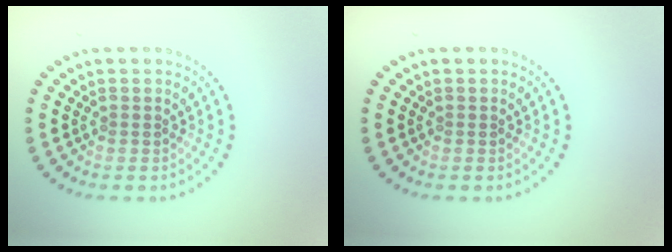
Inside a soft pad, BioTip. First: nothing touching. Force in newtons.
{"total": 0.0}